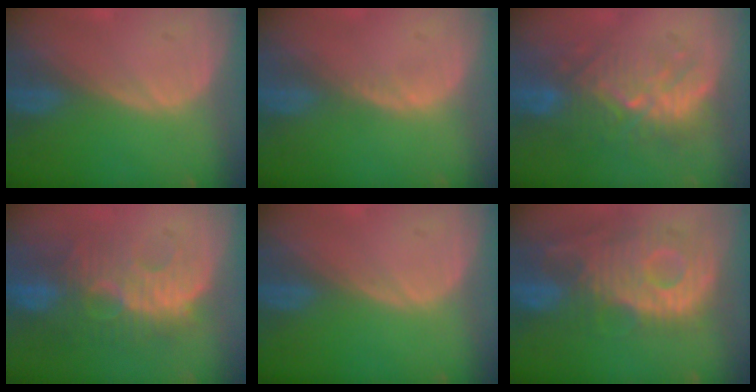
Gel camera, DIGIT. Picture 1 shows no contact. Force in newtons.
{"total": 0.7, "press": 0.6, "slide": 0.3}
{"total": 9.5, "press": 9.0, "slide": 3.0}
{"total": 10.6, "press": 9.9, "slide": 3.8}
{"total": 0.0}
{"total": 12.0, "press": 10.7, "slide": 5.4}